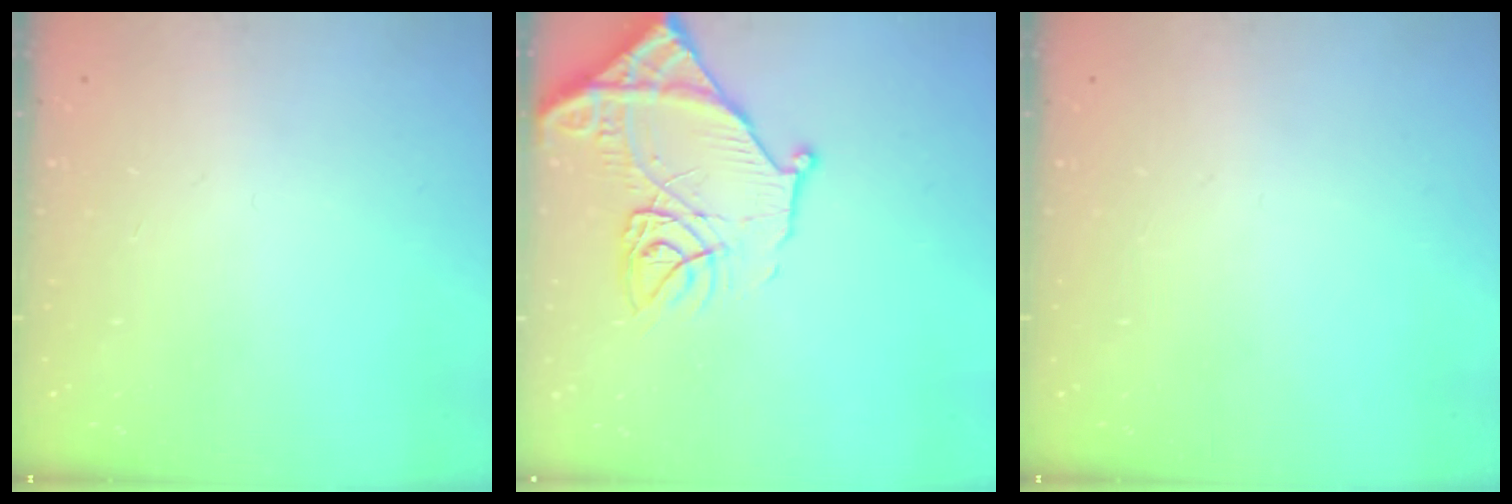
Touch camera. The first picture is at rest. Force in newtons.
{"total": 17.7, "press": 17.6, "slide": 1.7}
{"total": 0.0}